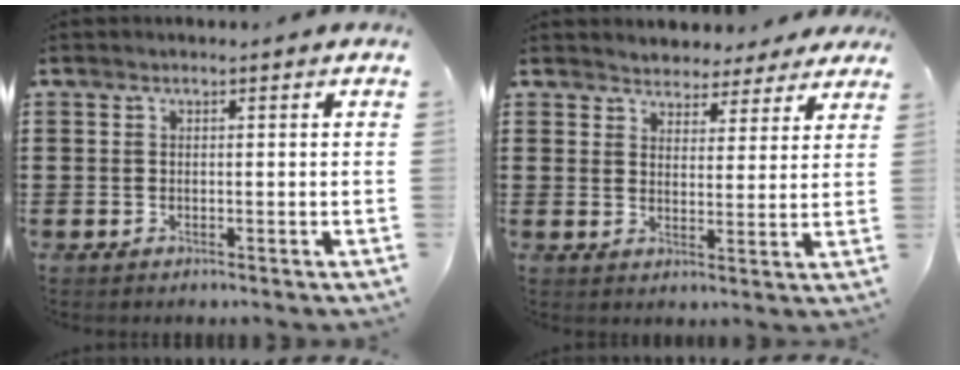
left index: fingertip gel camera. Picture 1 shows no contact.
{"total": 3.9, "force": [3.7, 1.2, -0.4], "torque": [-0.013, -0.013, 0.066]}